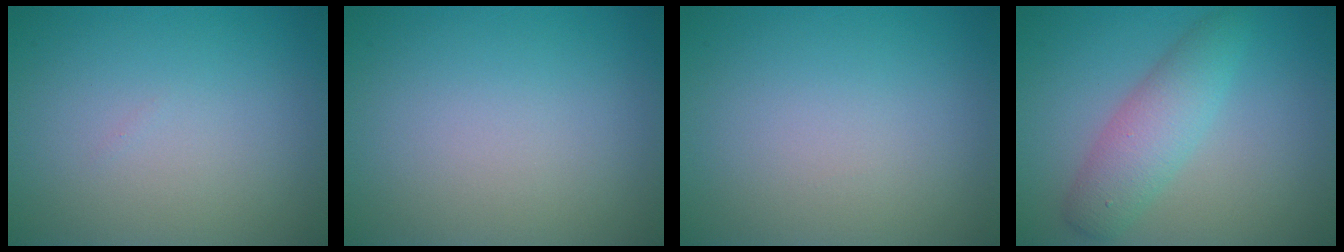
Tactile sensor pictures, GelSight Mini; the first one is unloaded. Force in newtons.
{"total": 0.0}
{"total": 0.0}
{"total": 3.9, "press": 3.9, "slide": 0.0}